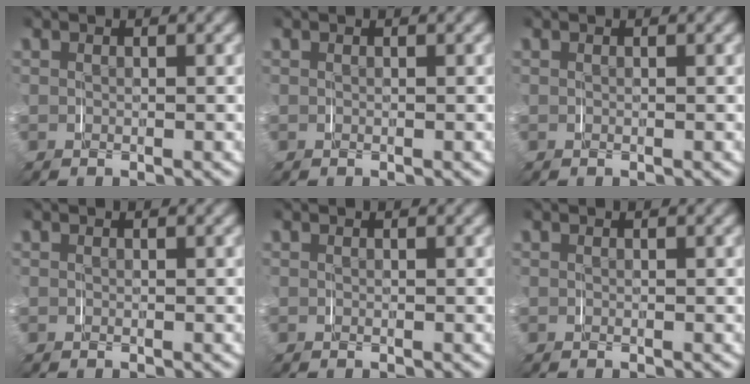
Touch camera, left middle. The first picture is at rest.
{"total": 0.0}
{"total": 0.0}
{"total": 0.0}
{"total": 0.0}
{"total": 0.0}